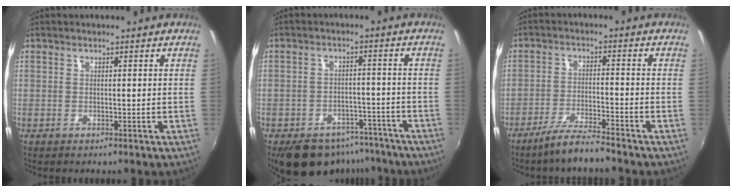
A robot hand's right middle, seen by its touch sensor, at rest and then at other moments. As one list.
[{"total": 13.3, "force": [-10.0, 7.3, 5.0], "torque": [-0.105, 0.012, -0.121]}, {"total": 6.7, "force": [-5.8, 0.1, 3.4], "torque": [-0.080, -0.006, -0.104]}]